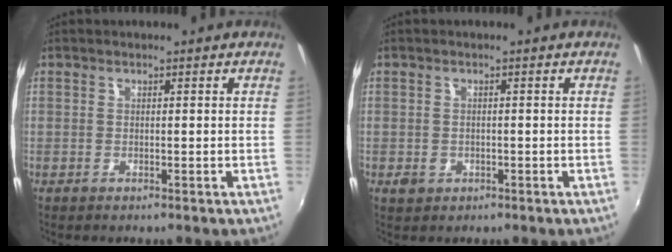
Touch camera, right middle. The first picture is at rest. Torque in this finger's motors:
{"motor_torque": [0.36, -0.42, 0.00, 0.03]}